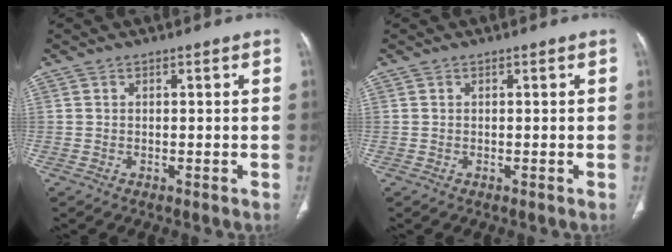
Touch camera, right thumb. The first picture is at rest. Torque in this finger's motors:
{"motor_torque": [-0.04, -0.13, 0.29, -0.13, -0.02]}